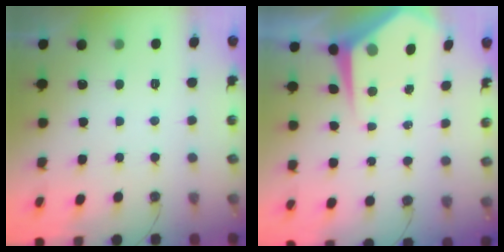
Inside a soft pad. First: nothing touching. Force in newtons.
{"total": 6.2, "press": 6.2, "slide": 0.5}